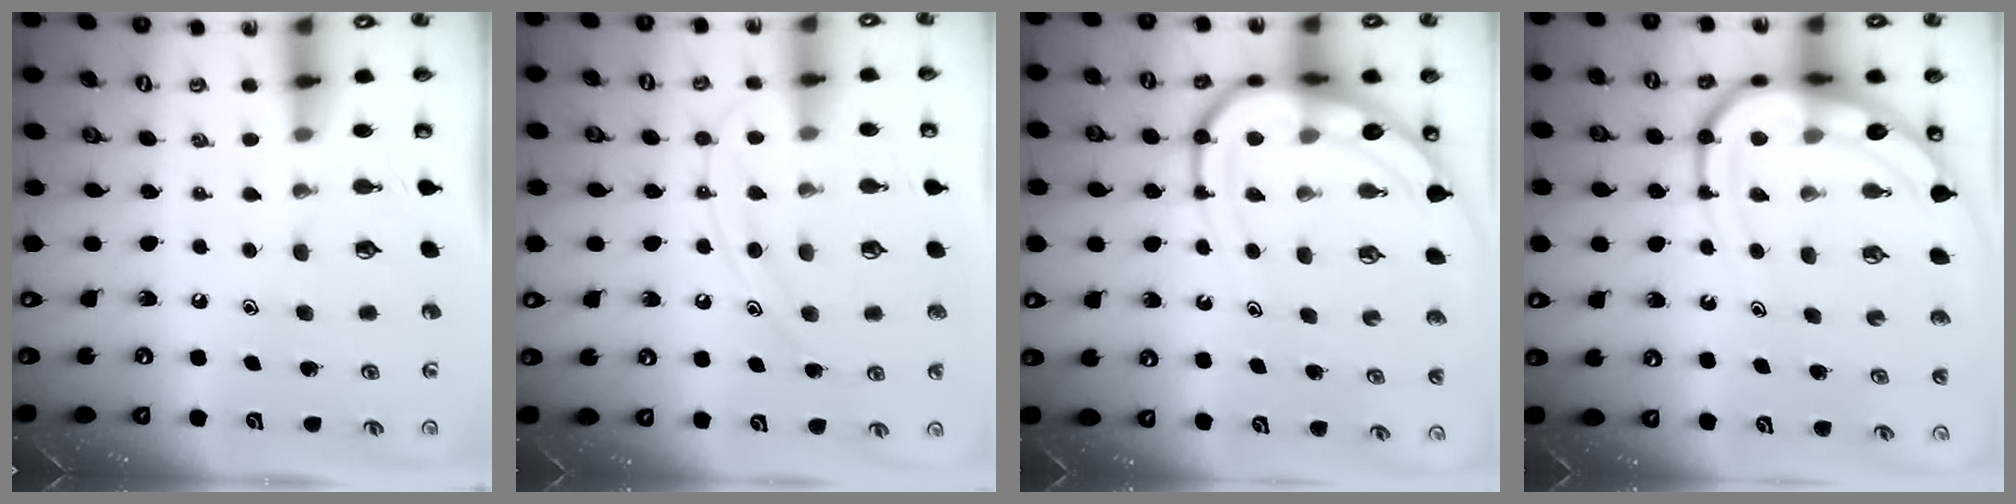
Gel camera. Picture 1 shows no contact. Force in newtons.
{"total": 11.6, "press": 11.6, "slide": 1.0}
{"total": 11.9, "press": 11.8, "slide": 1.3}
{"total": 11.9, "press": 11.8, "slide": 1.3}